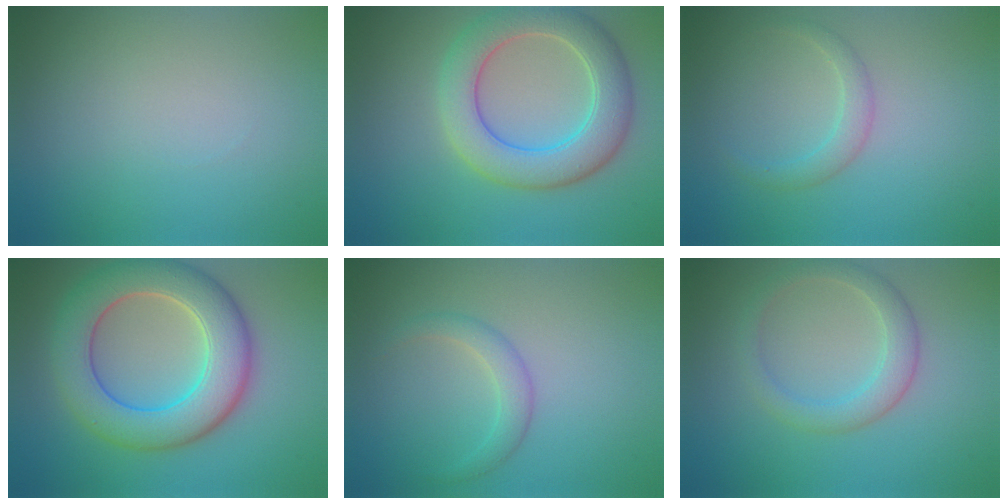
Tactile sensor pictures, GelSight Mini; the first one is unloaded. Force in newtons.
{"total": 6.9, "press": 6.9, "slide": 0.8}
{"total": 1.7, "press": 1.7, "slide": 0.2}
{"total": 8.9, "press": 8.9, "slide": 0.6}
{"total": 1.9, "press": 1.9, "slide": 0.2}
{"total": 3.0, "press": 3.0, "slide": 0.0}